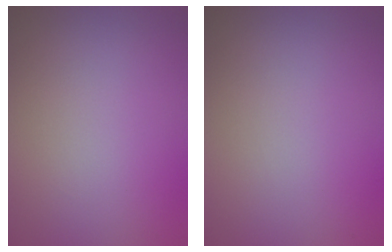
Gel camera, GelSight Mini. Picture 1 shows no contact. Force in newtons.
{"total": 0.0}